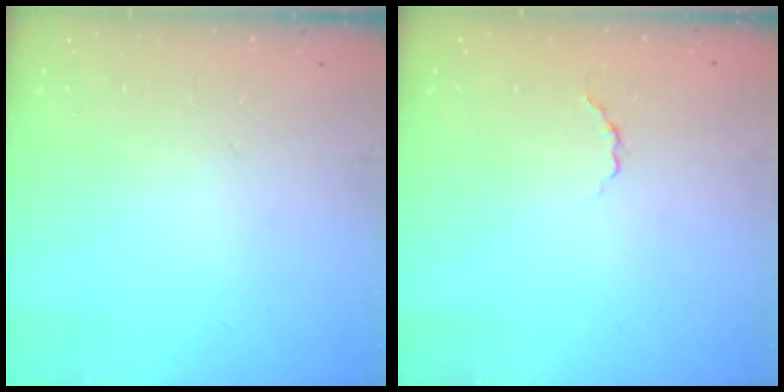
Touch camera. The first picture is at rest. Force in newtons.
{"total": 1.8, "press": 1.6, "slide": 0.8}